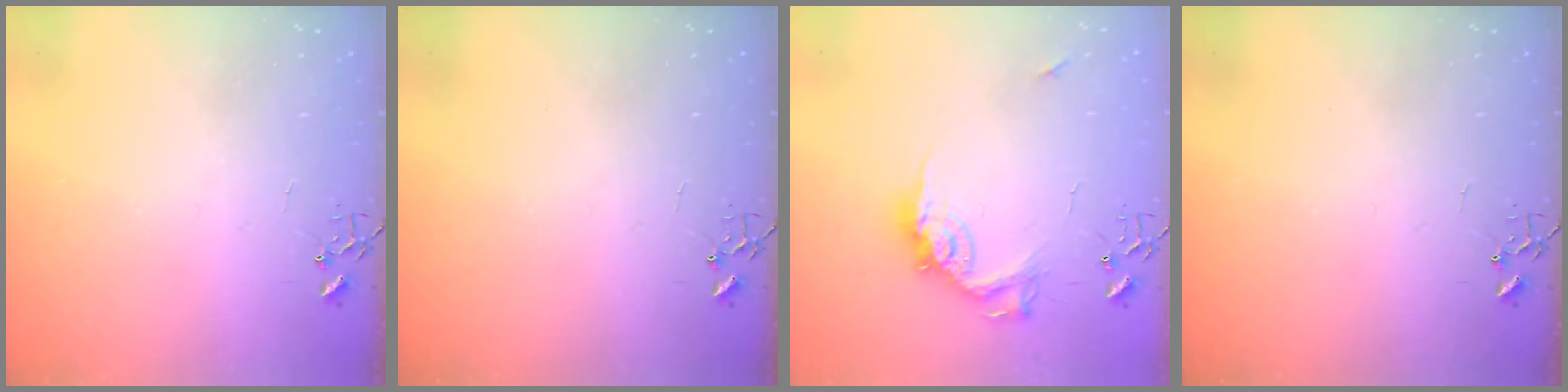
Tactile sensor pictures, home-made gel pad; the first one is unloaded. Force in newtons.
{"total": 0.0}
{"total": 14.5, "press": 14.5, "slide": 1.2}
{"total": 0.0}